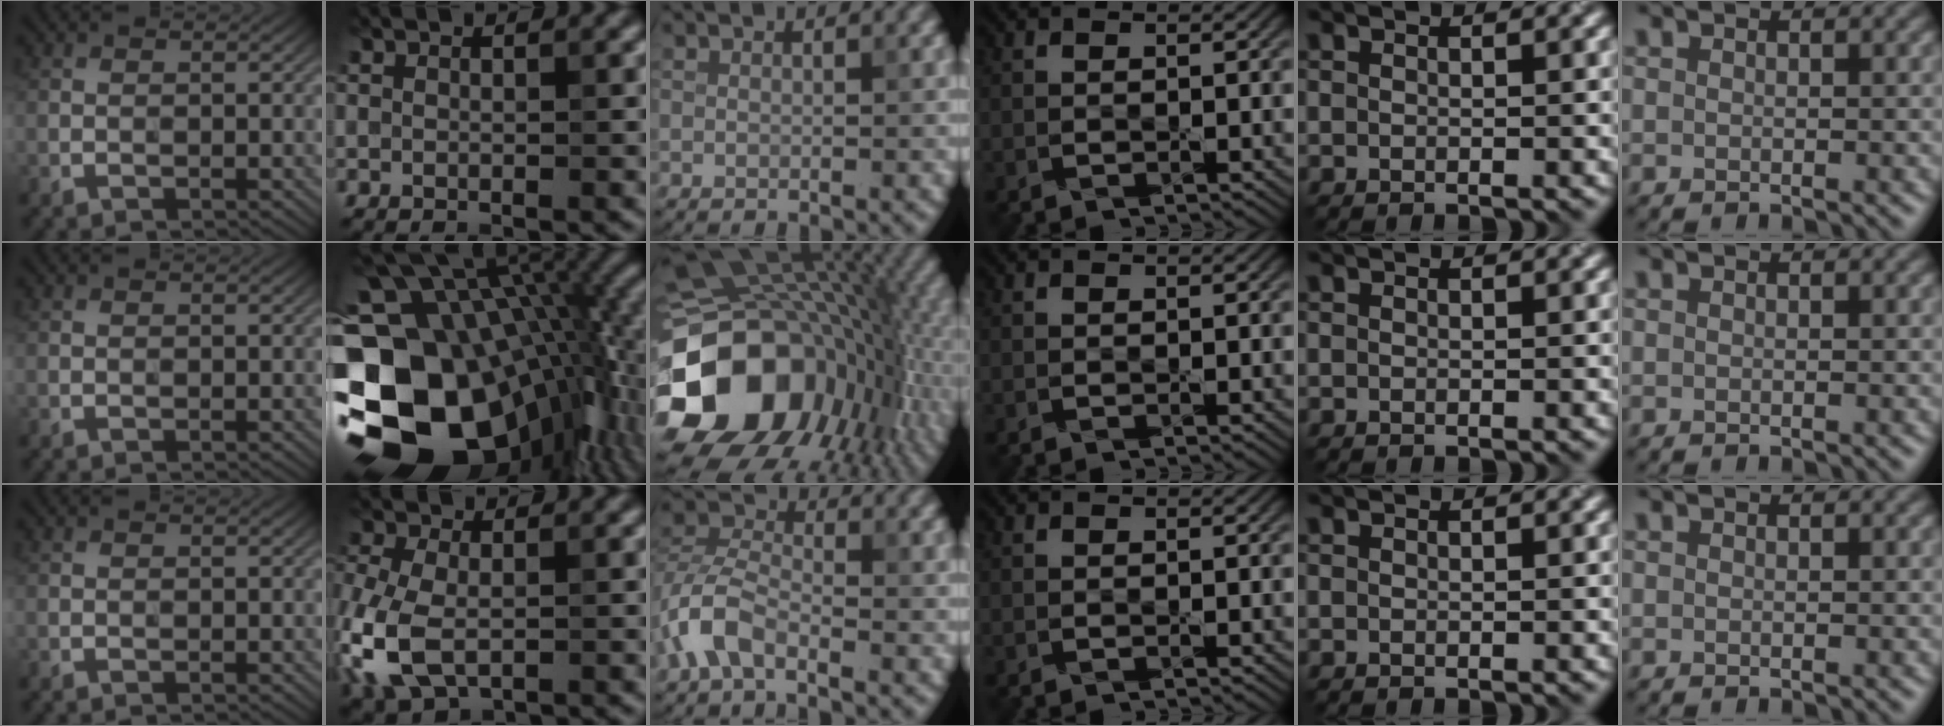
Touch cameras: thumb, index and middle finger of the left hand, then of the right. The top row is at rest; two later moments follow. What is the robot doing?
{"motion": "press", "object": "button"}